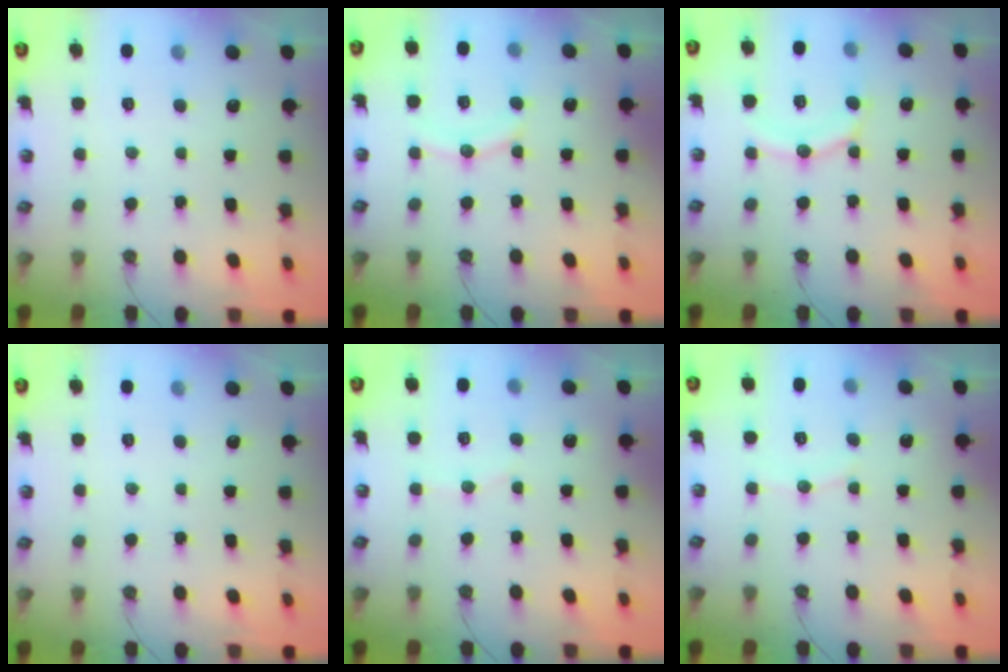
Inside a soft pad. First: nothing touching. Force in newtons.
{"total": 9.0, "press": 8.8, "slide": 1.9}
{"total": 12.0, "press": 11.9, "slide": 1.2}
{"total": 0.0}
{"total": 5.0, "press": 4.8, "slide": 1.3}
{"total": 4.3, "press": 4.3, "slide": 0.4}